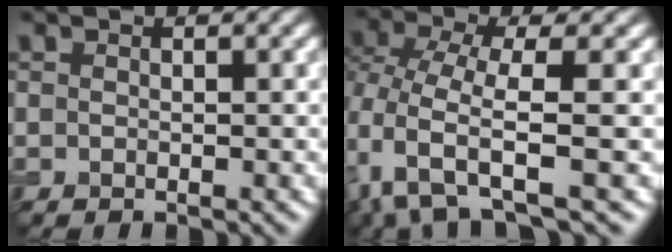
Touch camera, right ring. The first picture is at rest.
{"total": 6.0, "force": [-2.1, 2.2, 5.2], "torque": [-0.107, -0.002, -0.047]}